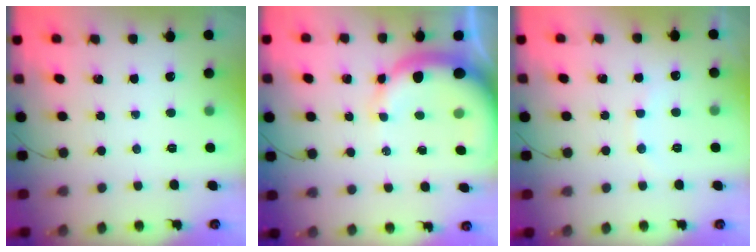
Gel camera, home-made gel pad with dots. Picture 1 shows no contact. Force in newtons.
{"total": 11.8, "press": 11.5, "slide": 2.7}
{"total": 6.7, "press": 6.6, "slide": 1.2}